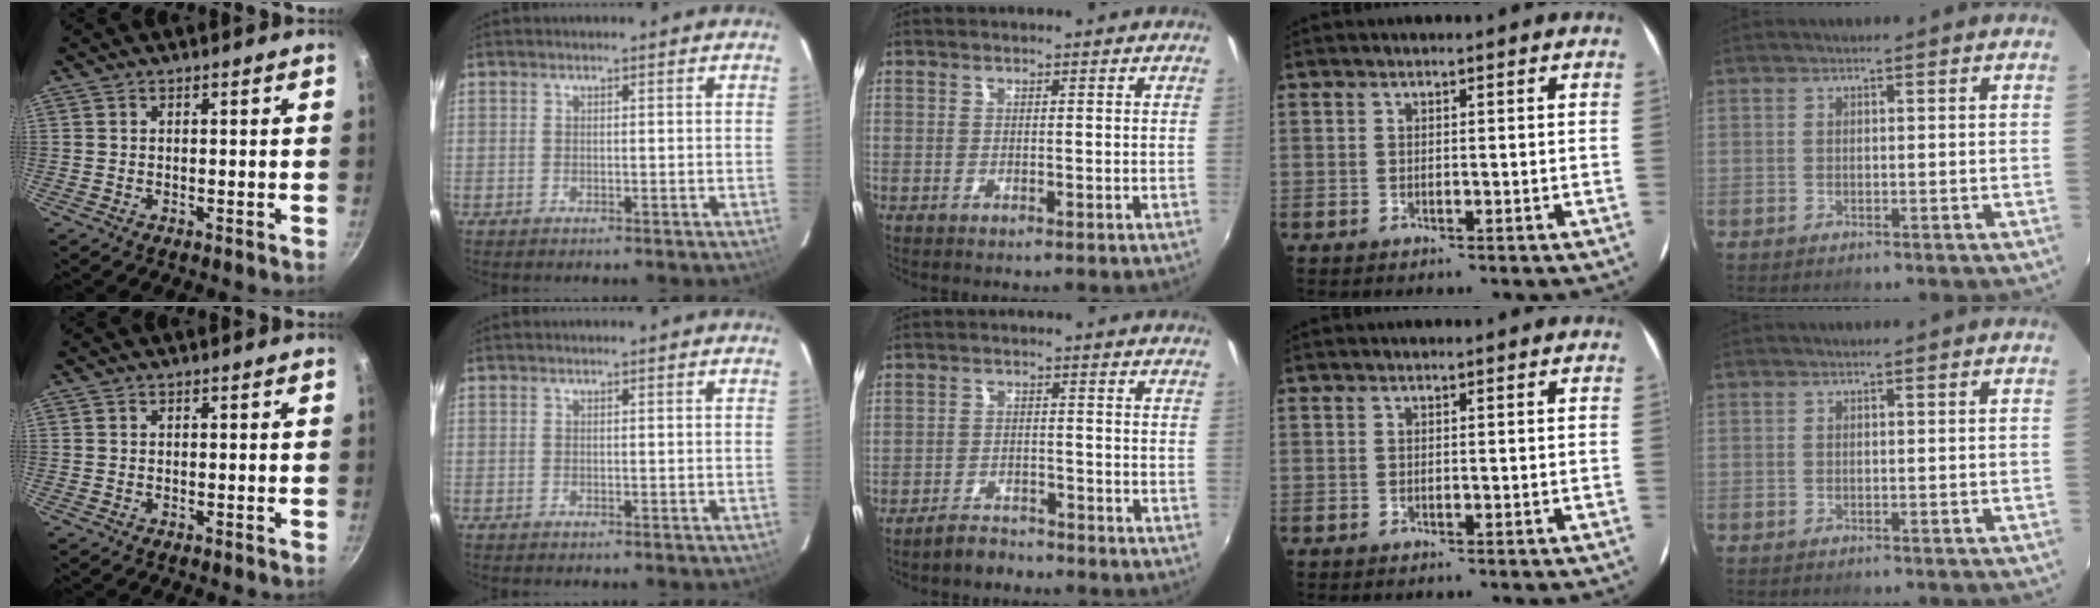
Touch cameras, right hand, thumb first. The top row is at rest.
{"middle": {"total": 4.1, "force": [-3.8, 1.4, 0.8], "torque": [-0.030, 0.005, -0.060]}}